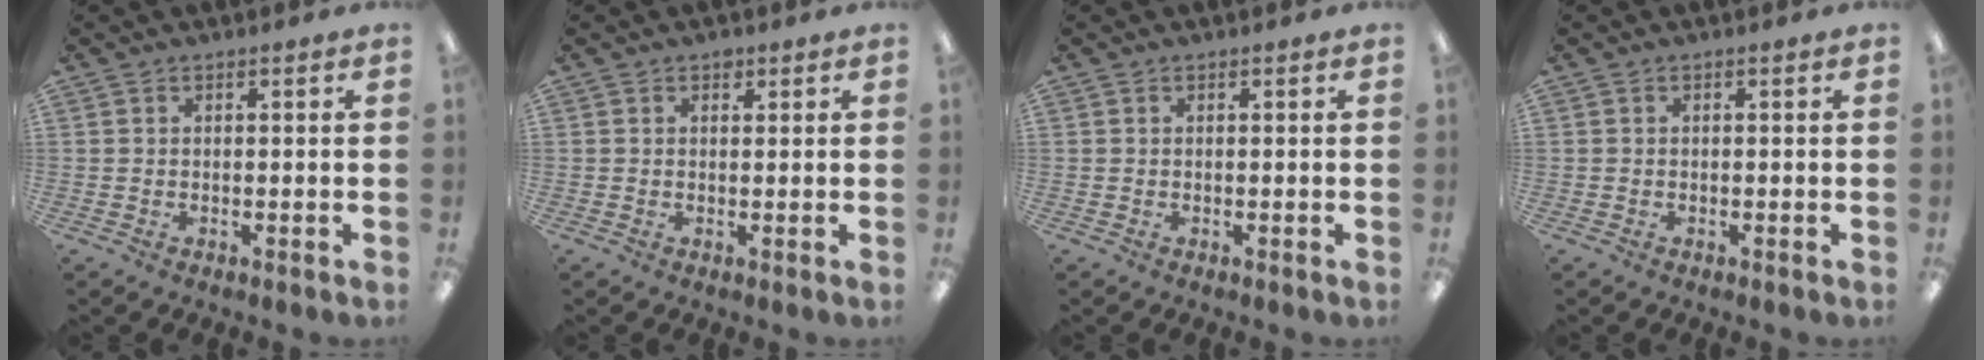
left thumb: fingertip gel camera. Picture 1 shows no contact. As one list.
[{"total": 1.5, "force": [1.2, 0.9, 0.4], "torque": [-0.001, -0.002, 0.021]}, {"total": 0.0}, {"total": 0.0}]